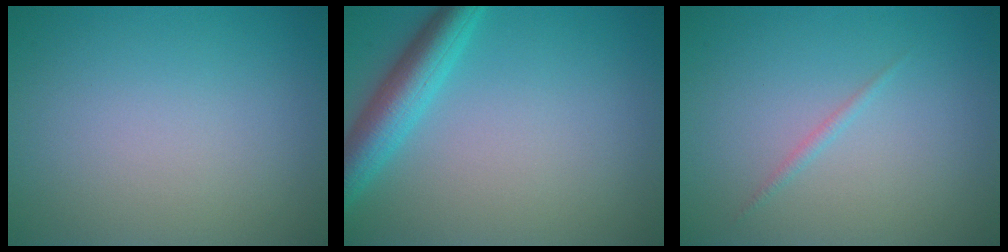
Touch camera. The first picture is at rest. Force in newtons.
{"total": 4.5, "press": 4.5, "slide": 0.2}
{"total": 0.6, "press": 0.6, "slide": 0.1}